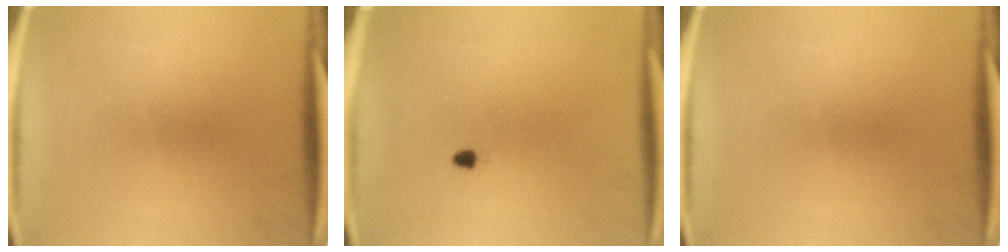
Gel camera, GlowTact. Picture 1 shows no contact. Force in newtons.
{"total": 0.8}
{"total": 0.0}